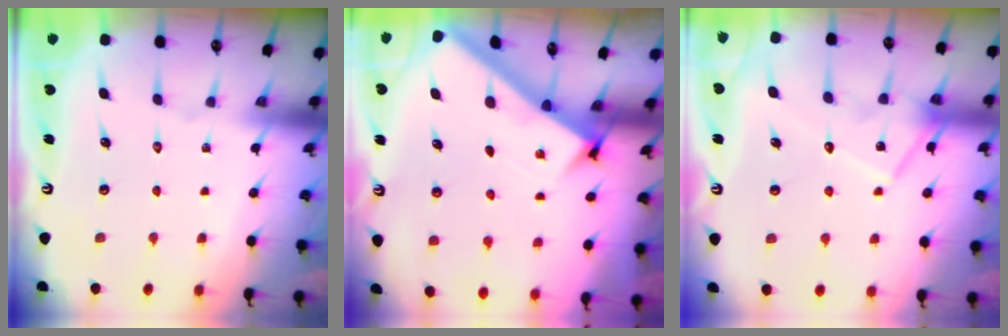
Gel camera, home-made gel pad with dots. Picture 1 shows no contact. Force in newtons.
{"total": 2.6, "press": 2.6, "slide": 0.3}
{"total": 12.7, "press": 12.7, "slide": 0.7}